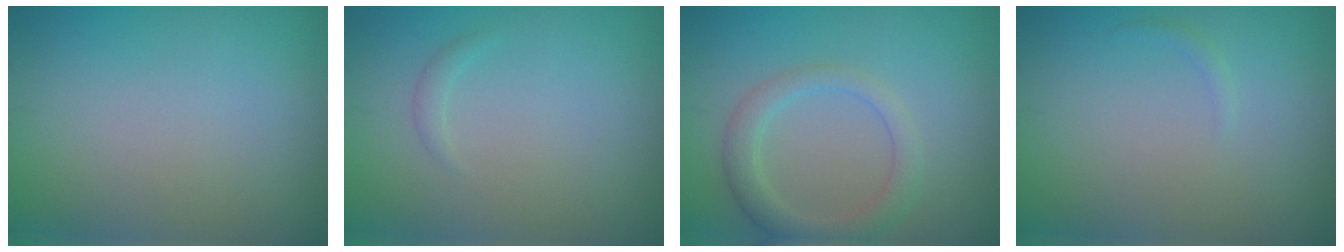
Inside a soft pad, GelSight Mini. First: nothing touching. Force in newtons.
{"total": 0.6, "press": 0.6, "slide": 0.1}
{"total": 2.9, "press": 2.9, "slide": 0.1}
{"total": 0.5, "press": 0.5, "slide": 0.1}